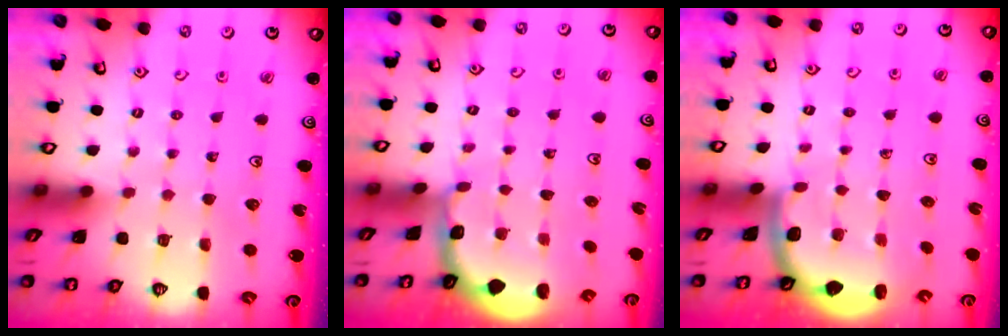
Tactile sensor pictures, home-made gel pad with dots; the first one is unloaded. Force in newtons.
{"total": 1.7, "press": 1.7, "slide": 0.4}
{"total": 1.6, "press": 1.6, "slide": 0.1}